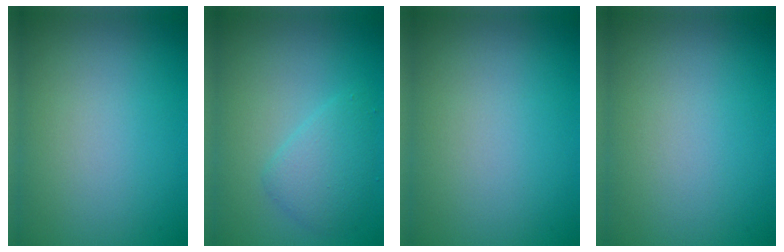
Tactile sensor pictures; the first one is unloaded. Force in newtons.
{"total": 2.6, "press": 2.6, "slide": 0.1}
{"total": 0.0}
{"total": 0.0}